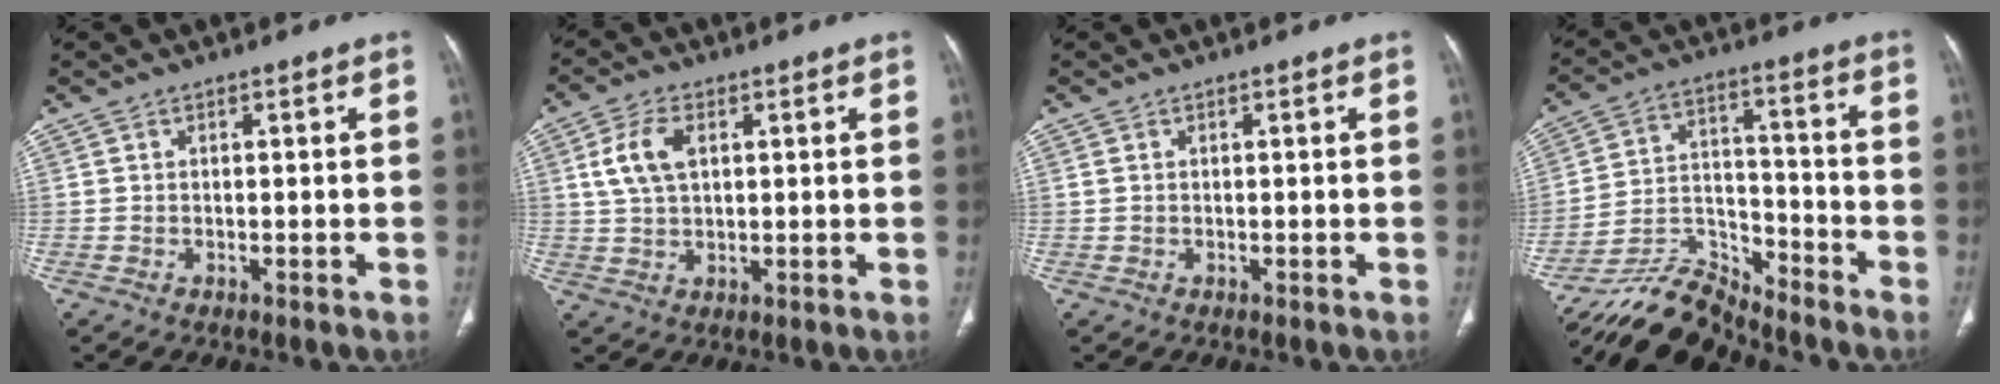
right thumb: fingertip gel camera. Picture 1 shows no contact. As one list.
[{"total": 7.0, "force": [2.0, 4.1, 5.3], "torque": [-0.111, 0.002, 0.041]}, {"total": 0.6, "force": [0.2, 0.4, 0.4], "torque": [-0.013, 0.005, 0.006]}, {"total": 10.4, "force": [-10.3, 1.2, -0.1], "torque": [-0.003, 0.086, -0.197]}]